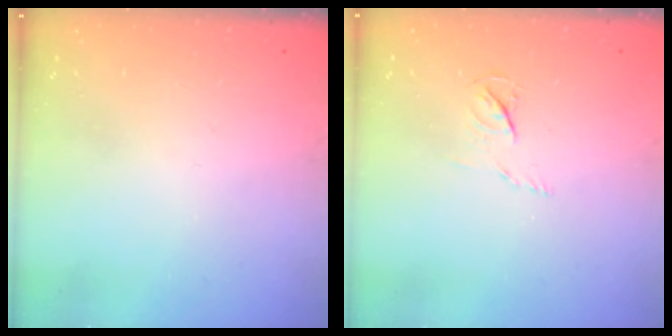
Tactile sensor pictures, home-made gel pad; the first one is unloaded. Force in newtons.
{"total": 3.8, "press": 3.8, "slide": 0.5}